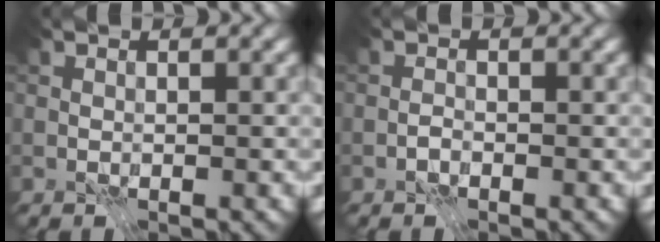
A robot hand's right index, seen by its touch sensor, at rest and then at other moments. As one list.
[{"total": 1.1, "force": [-0.9, 0.5, 0.4], "torque": [-0.006, 0.002, -0.019]}]